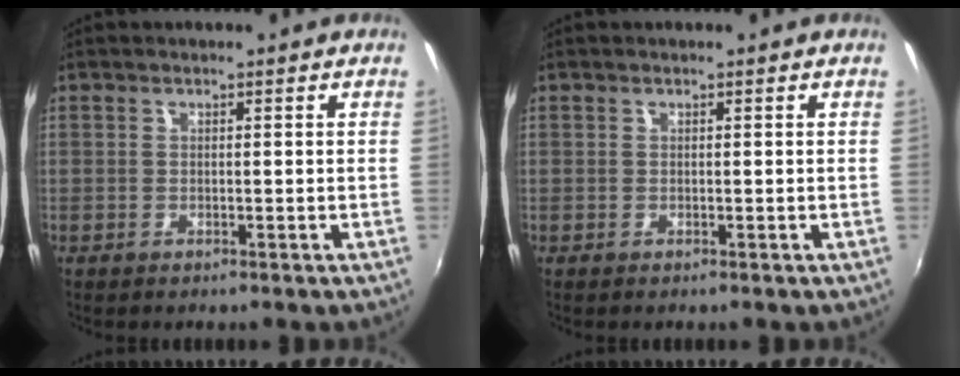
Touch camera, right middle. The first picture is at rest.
{"total": 0.0}